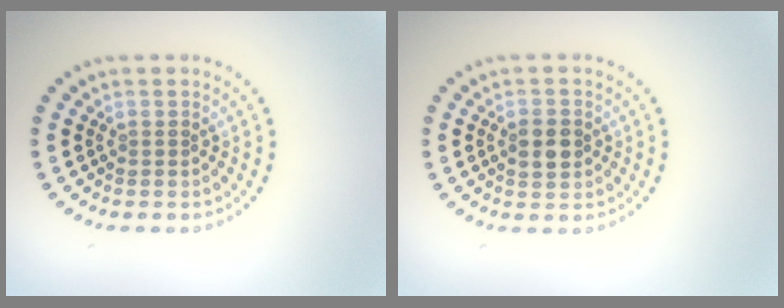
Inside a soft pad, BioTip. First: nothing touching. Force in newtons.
{"total": 2.9, "press": 2.9, "slide": 0.0}